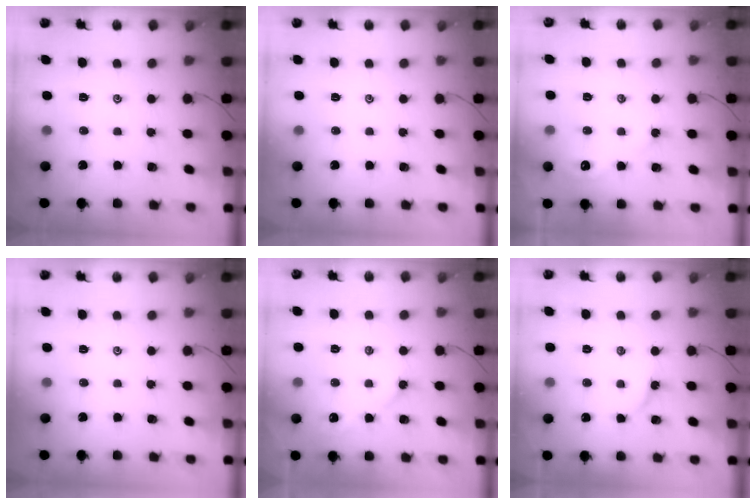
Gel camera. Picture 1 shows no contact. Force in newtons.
{"total": 0.0}
{"total": 3.5, "press": 3.5, "slide": 0.5}
{"total": 0.0}
{"total": 3.8, "press": 3.8, "slide": 0.5}
{"total": 2.9, "press": 2.9, "slide": 0.3}